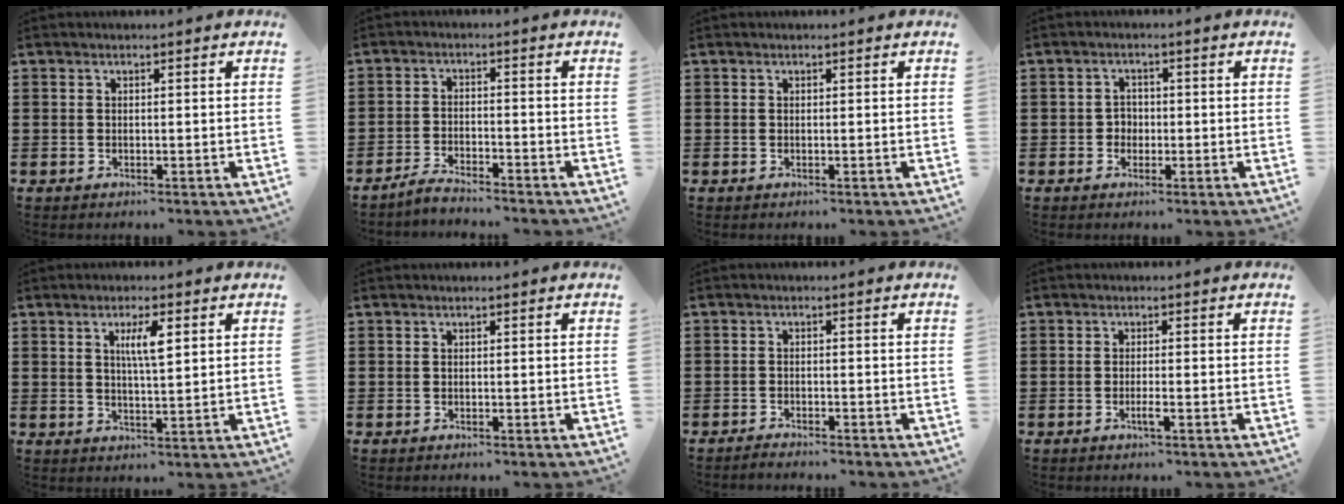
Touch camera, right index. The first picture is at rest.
{"total": 2.9, "force": [-2.9, 0.0, 0.4], "torque": [-0.011, 0.005, -0.058]}
{"total": 0.0}
{"total": 1.9, "force": [-0.6, 1.7, 0.6], "torque": [-0.017, 0.003, -0.016]}
{"total": 4.4, "force": [1.5, 0.9, 4.0], "torque": [-0.083, 0.007, 0.023]}
{"total": 0.0}
{"total": 1.3, "force": [-1.3, 0.0, 0.0], "torque": [-0.004, 0.002, -0.027]}
{"total": 1.9, "force": [-0.9, 0.0, 1.6], "torque": [-0.036, -0.007, -0.019]}